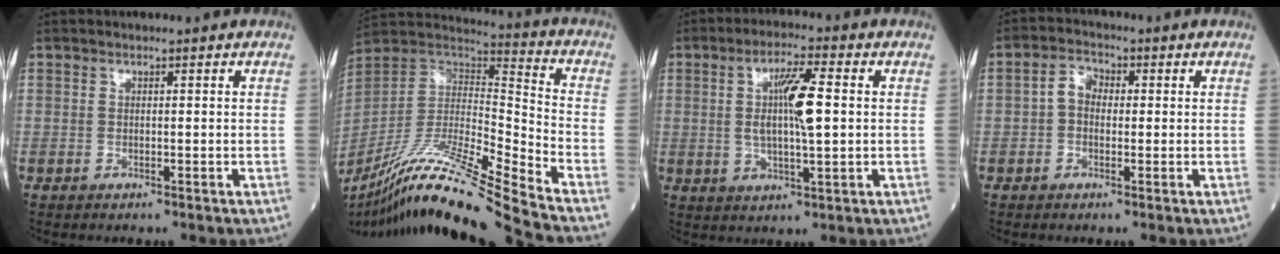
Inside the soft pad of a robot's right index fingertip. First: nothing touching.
{"total": 22.6, "force": [-18.6, -2.0, 12.6], "torque": [-0.250, -0.027, -0.341]}
{"total": 8.5, "force": [1.0, 1.2, 8.4], "torque": [-0.152, 0.004, 0.018]}
{"total": 3.4, "force": [-0.1, 2.4, 2.4], "torque": [-0.042, 0.018, -0.005]}